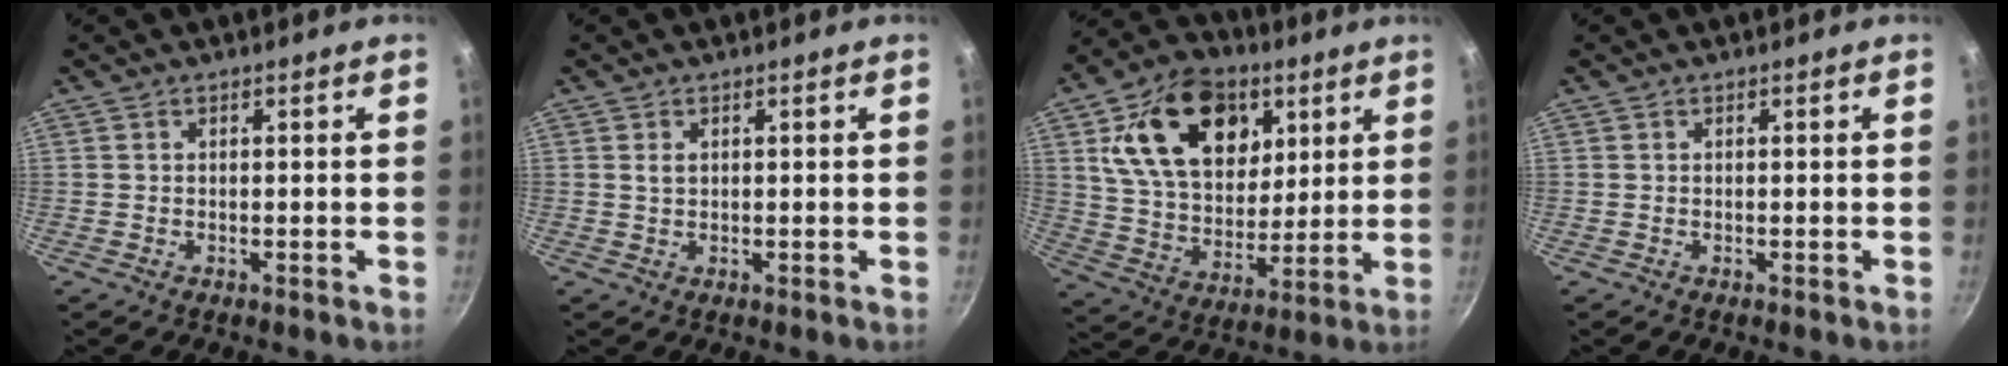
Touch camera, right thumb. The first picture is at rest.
{"total": 1.3, "force": [0.4, 0.8, 0.9], "torque": [-0.016, 0.000, 0.009]}
{"total": 23.2, "force": [9.2, 15.6, 14.5], "torque": [-0.212, -0.026, 0.160]}
{"total": 0.0}